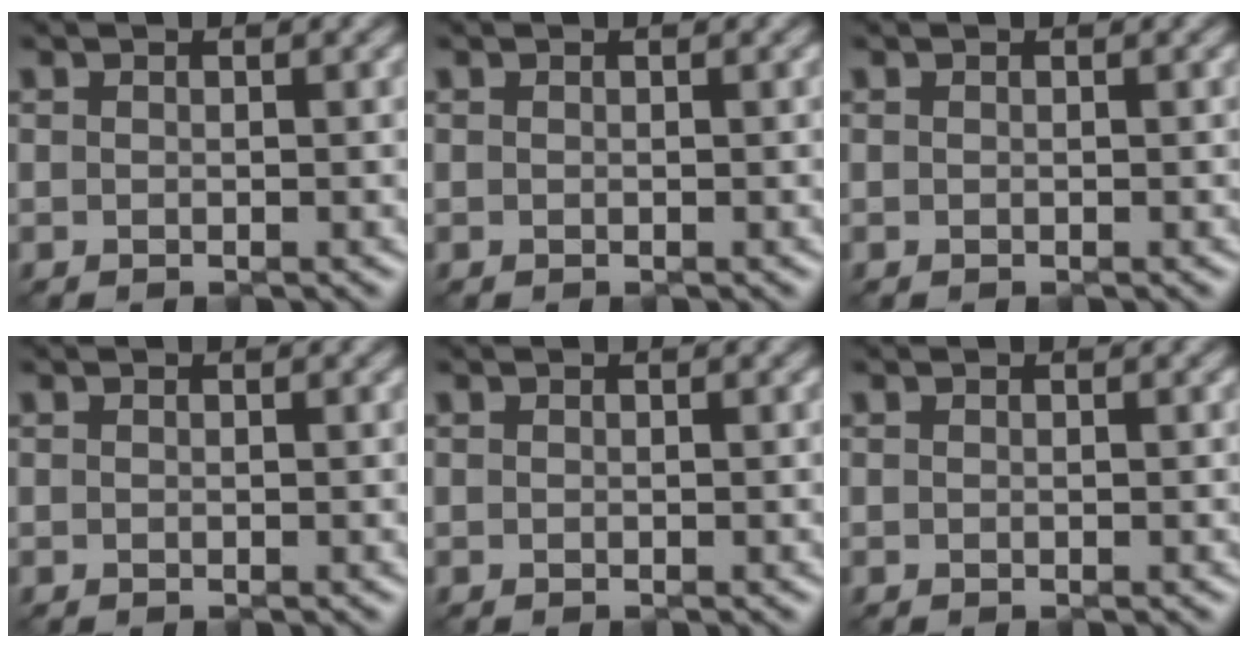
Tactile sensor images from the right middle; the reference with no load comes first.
{"total": 0.0}
{"total": 0.0}
{"total": 0.0}
{"total": 0.0}
{"total": 0.0}